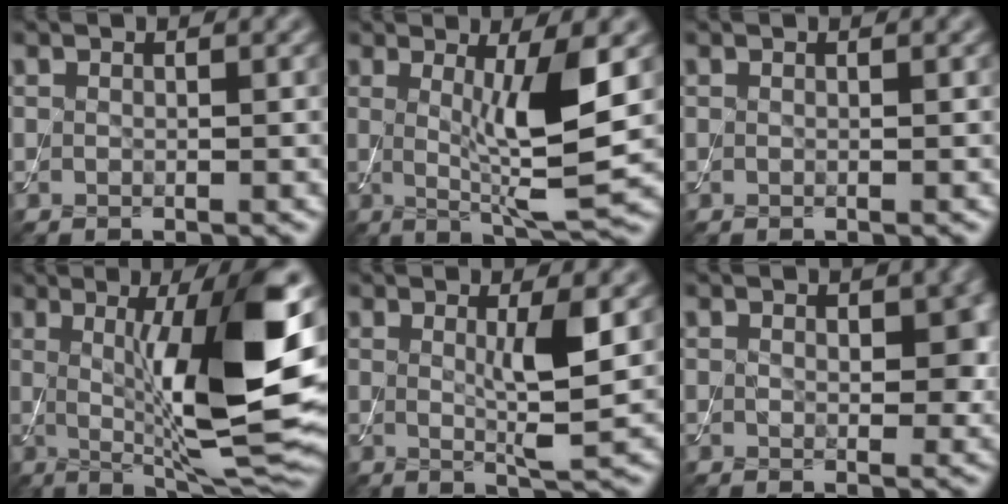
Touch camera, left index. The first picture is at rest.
{"total": 6.7, "force": [0.6, 1.1, 6.6], "torque": [-0.104, -0.016, 0.016]}
{"total": 0.0}
{"total": 13.2, "force": [1.0, 2.7, 12.9], "torque": [-0.182, 0.000, 0.022]}
{"total": 4.0, "force": [0.7, 0.6, 3.9], "torque": [-0.064, -0.012, 0.012]}
{"total": 3.1, "force": [0.7, 1.9, 2.3], "torque": [-0.029, -0.005, 0.014]}